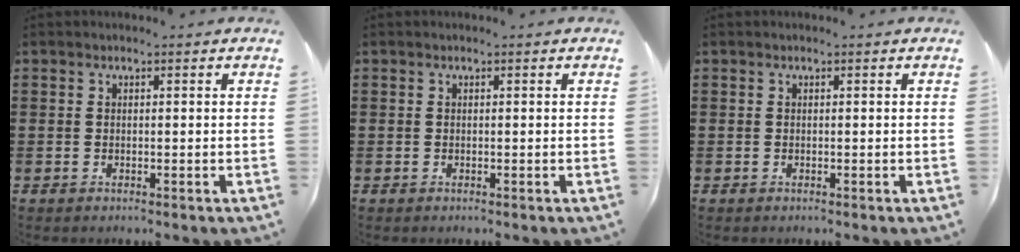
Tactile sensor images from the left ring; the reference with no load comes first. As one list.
[{"total": 0.0}, {"total": 0.0}]